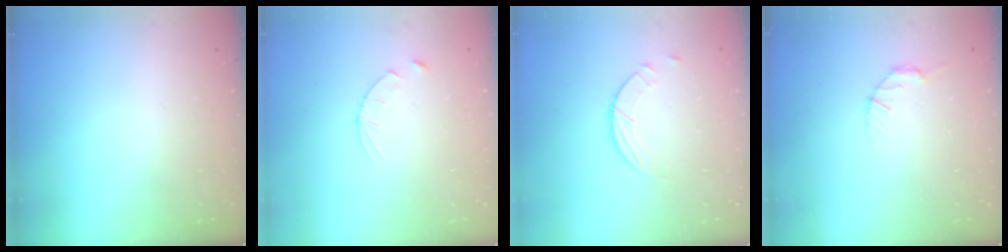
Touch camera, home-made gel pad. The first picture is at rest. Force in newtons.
{"total": 3.9, "press": 3.9, "slide": 0.4}
{"total": 6.0, "press": 6.0, "slide": 0.6}
{"total": 2.8, "press": 2.8, "slide": 0.4}